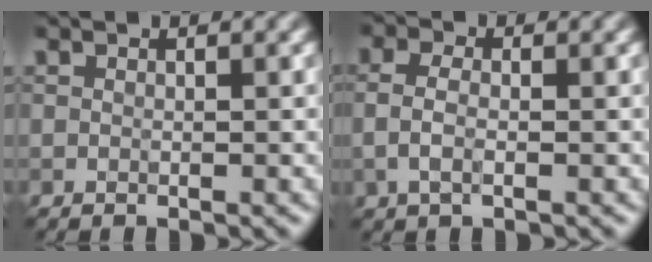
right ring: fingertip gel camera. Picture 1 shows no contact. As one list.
[{"total": 2.2, "force": [-0.3, 1.1, 1.9], "torque": [-0.045, 0.000, -0.011]}]